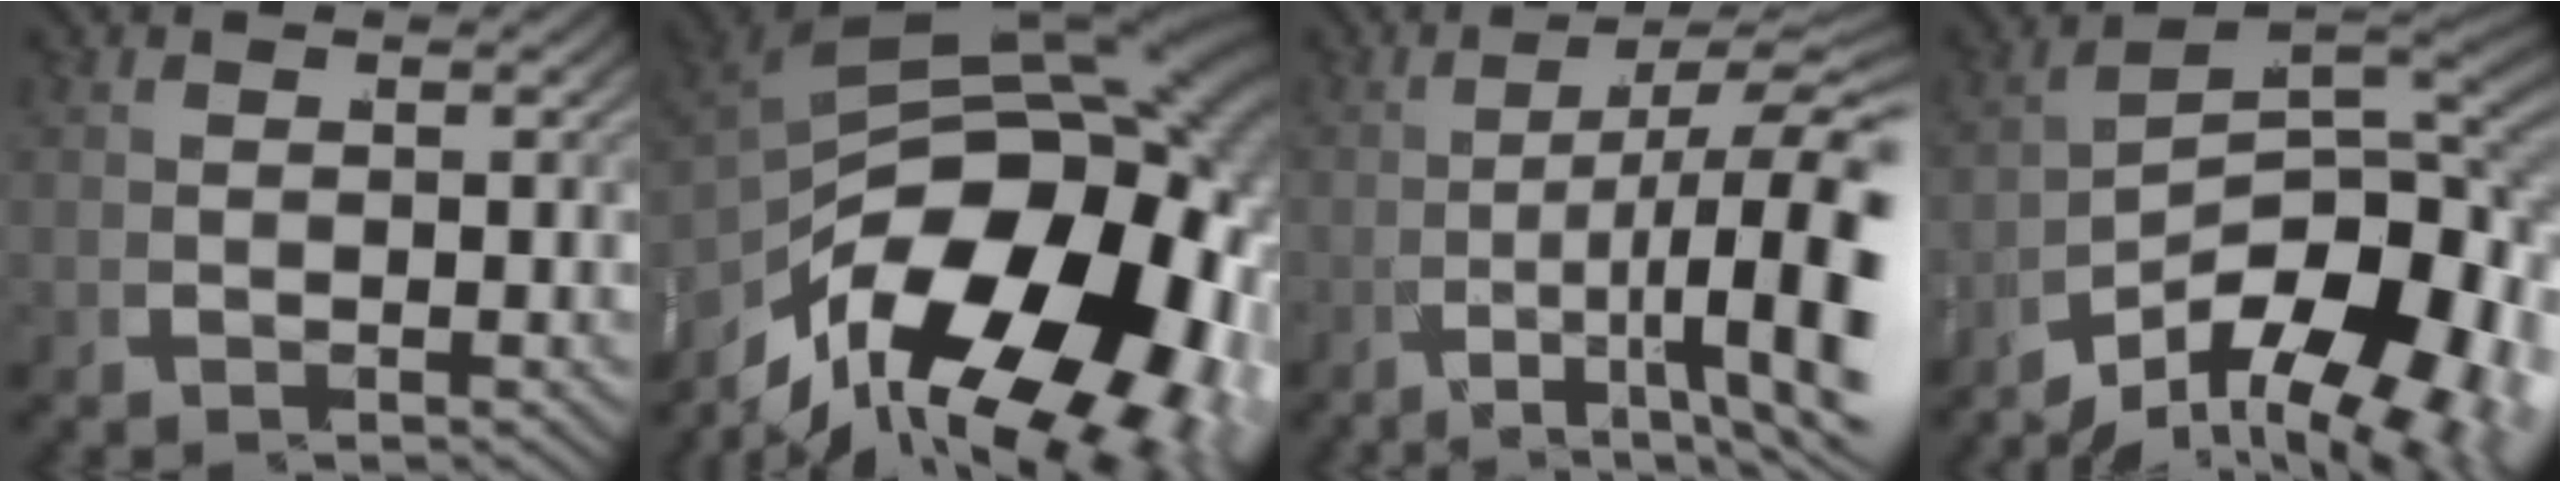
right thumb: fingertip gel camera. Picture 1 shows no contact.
{"total": 28.5, "force": [-2.8, 17.7, 22.2], "torque": [-0.340, -0.054, -0.018]}
{"total": 9.4, "force": [-2.3, 4.2, 8.1], "torque": [-0.137, -0.021, -0.024]}
{"total": 16.5, "force": [-2.2, 10.5, 12.5], "torque": [-0.174, -0.034, -0.027]}